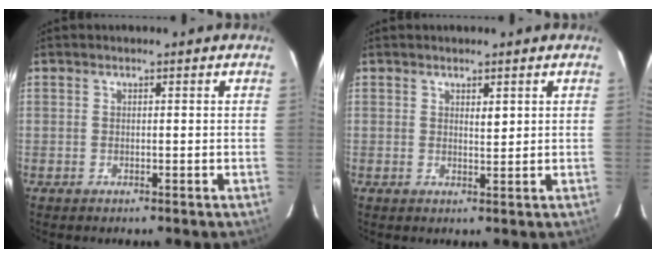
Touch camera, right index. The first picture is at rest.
{"total": 1.4, "force": [0.7, 0.4, 1.1], "torque": [-0.019, -0.002, 0.013]}